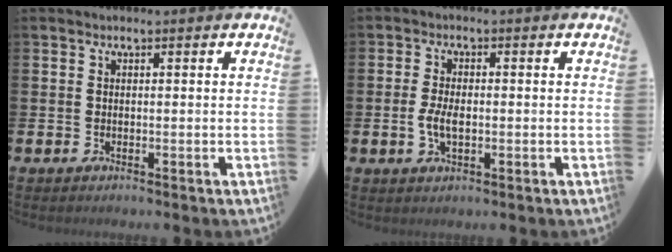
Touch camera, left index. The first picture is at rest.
{"total": 3.4, "force": [-0.4, 1.7, 3.0], "torque": [-0.059, 0.000, -0.012]}